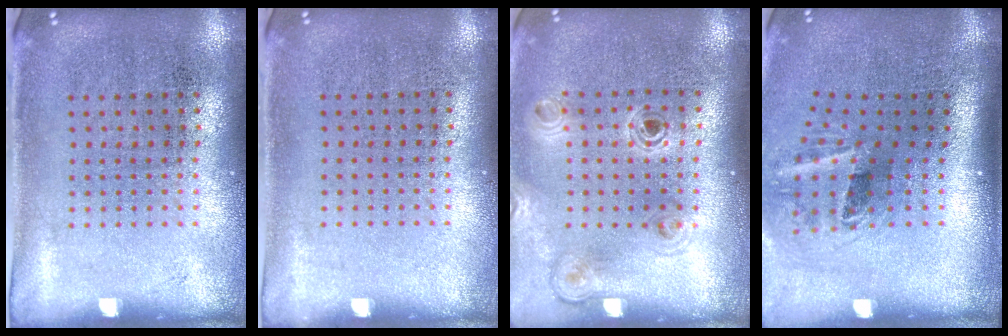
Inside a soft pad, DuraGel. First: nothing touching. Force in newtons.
{"total": 0.0}
{"total": 1.1, "press": 1.1, "slide": 0.1}
{"total": 2.2, "press": 1.3, "slide": 1.7}